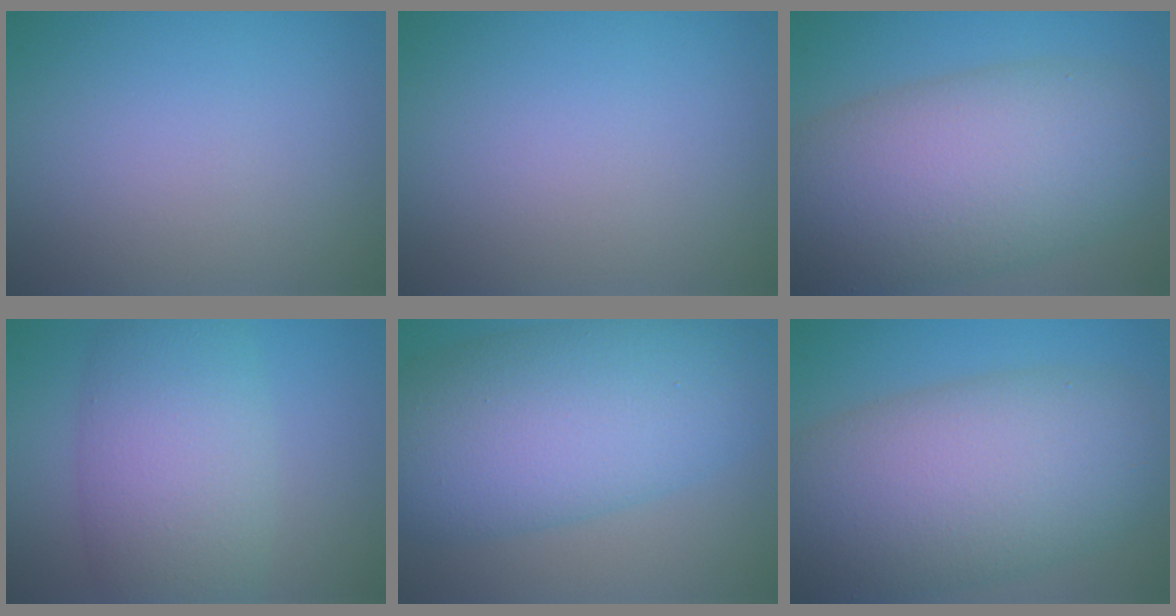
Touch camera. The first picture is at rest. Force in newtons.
{"total": 0.0}
{"total": 12.3, "press": 12.3, "slide": 0.3}
{"total": 7.4, "press": 7.4, "slide": 0.5}
{"total": 10.8, "press": 10.8, "slide": 0.4}
{"total": 12.3, "press": 12.3, "slide": 0.3}